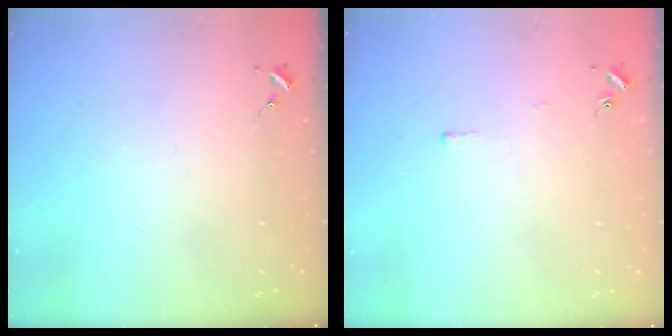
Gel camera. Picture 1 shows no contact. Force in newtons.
{"total": 2.6, "press": 2.6, "slide": 0.3}